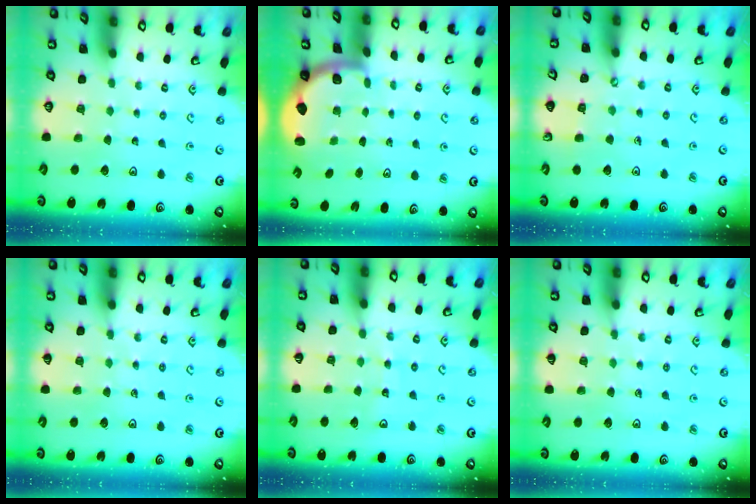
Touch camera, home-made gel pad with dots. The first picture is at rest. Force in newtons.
{"total": 1.9, "press": 1.8, "slide": 0.5}
{"total": 3.7, "press": 3.7, "slide": 0.5}
{"total": 4.4, "press": 4.2, "slide": 1.3}
{"total": 8.0, "press": 7.9, "slide": 0.9}
{"total": 5.0, "press": 4.8, "slide": 1.3}